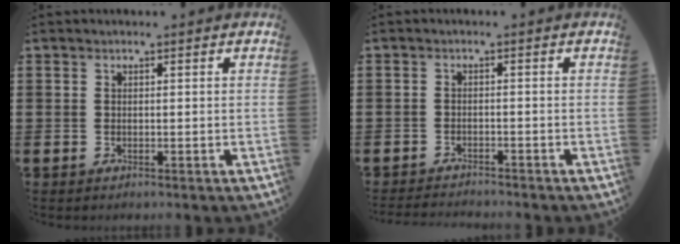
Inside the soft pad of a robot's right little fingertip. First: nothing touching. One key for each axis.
{"total": 1.5, "fx": -1.5, "fy": -0.1, "fz": 0.0, "tx": -0.003, "ty": 0.002, "tz": -0.032}